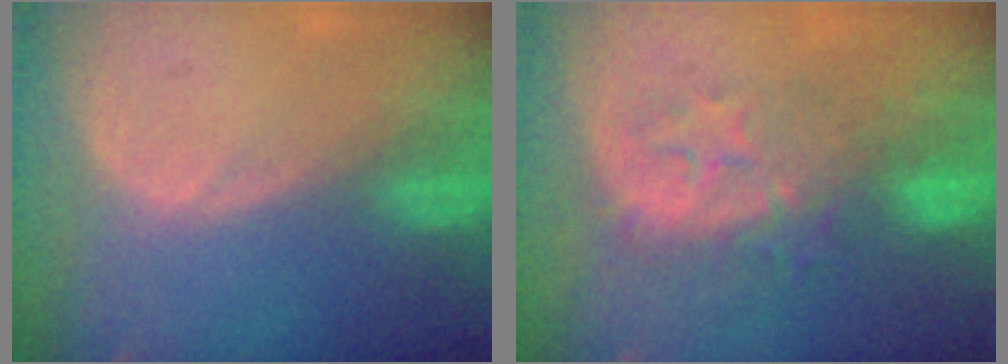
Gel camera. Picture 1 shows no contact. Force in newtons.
{"total": 7.8, "press": 7.6, "slide": 1.7}